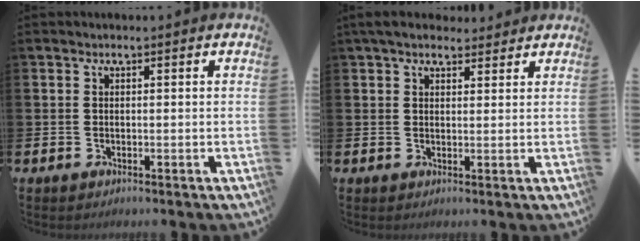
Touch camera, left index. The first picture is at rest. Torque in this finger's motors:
{"motor_torque": [0.97, -1.17, 0.52, 0.11]}